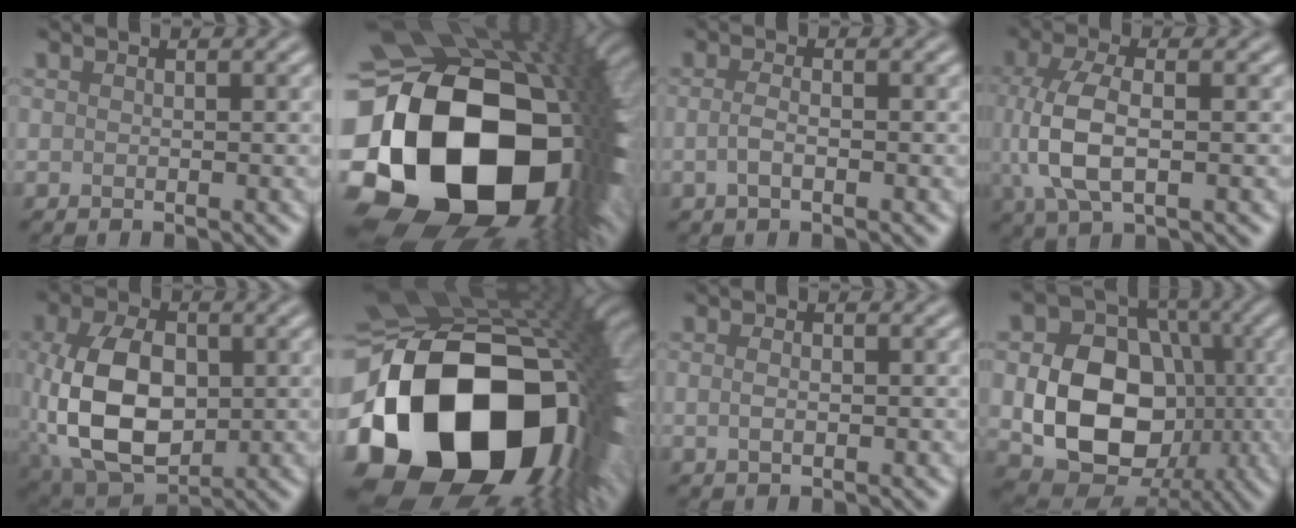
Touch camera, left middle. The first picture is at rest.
{"total": 23.2, "force": [-3.8, 17.4, 14.9], "torque": [-0.301, -0.082, -0.045]}
{"total": 1.5, "force": [-0.4, 0.5, 1.3], "torque": [-0.030, 0.003, -0.011]}
{"total": 6.2, "force": [0.2, 3.1, 5.3], "torque": [-0.126, 0.004, 0.002]}
{"total": 11.0, "force": [-0.3, 7.3, 8.3], "torque": [-0.187, -0.008, 0.003]}
{"total": 22.2, "force": [-5.4, 15.6, 14.9], "torque": [-0.311, -0.087, -0.046]}
{"total": 1.0, "force": [-0.1, 0.4, 0.9], "torque": [-0.020, 0.002, -0.004]}
{"total": 11.5, "force": [-1.5, 8.9, 7.1], "torque": [-0.119, -0.007, -0.025]}